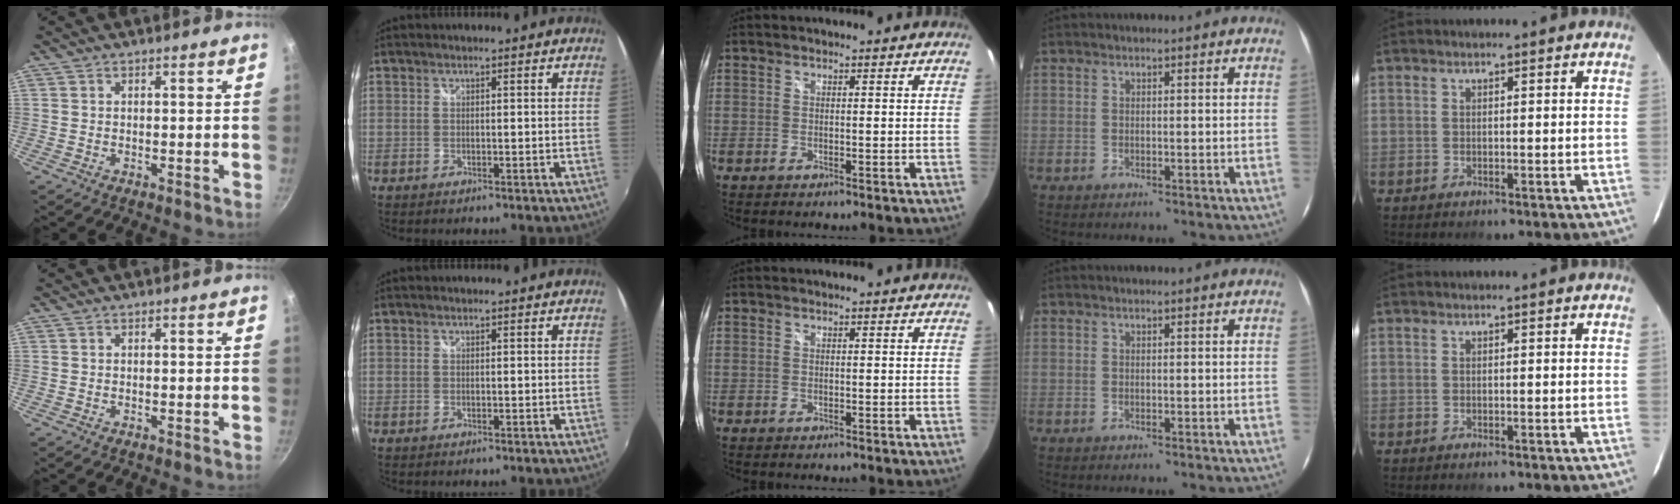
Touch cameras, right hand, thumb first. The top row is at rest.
{}